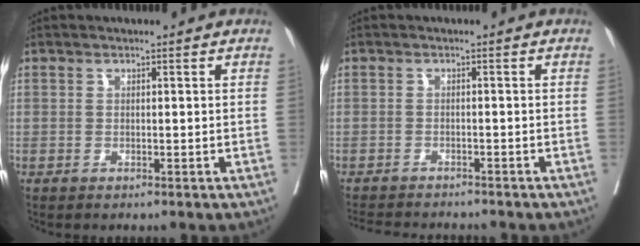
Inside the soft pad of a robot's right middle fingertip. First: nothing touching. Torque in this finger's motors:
{"motor_torque": [0.07, -0.14, 0.00, 0.00]}